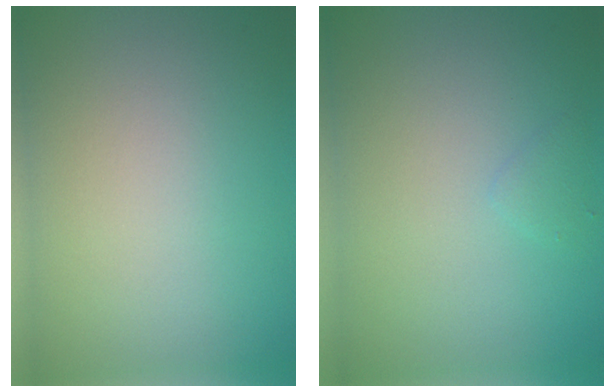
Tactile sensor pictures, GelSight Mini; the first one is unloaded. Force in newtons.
{"total": 0.7, "press": 0.7, "slide": 0.0}